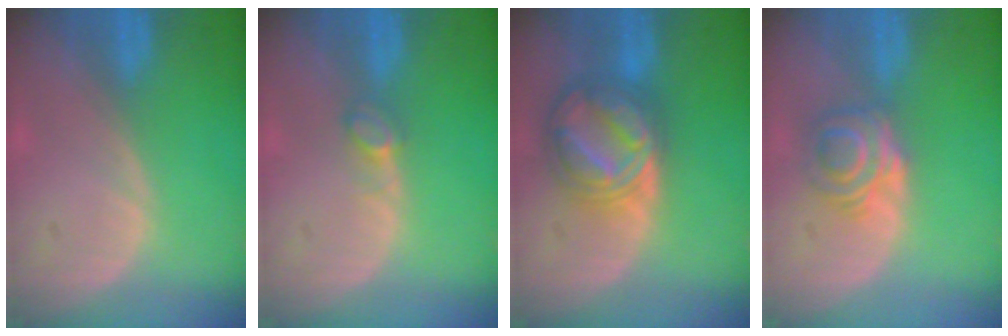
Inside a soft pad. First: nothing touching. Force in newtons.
{"total": 2.0, "press": 1.9, "slide": 0.2}
{"total": 9.1, "press": 9.0, "slide": 0.6}
{"total": 6.0, "press": 5.0, "slide": 3.3}